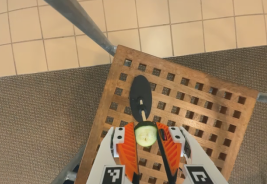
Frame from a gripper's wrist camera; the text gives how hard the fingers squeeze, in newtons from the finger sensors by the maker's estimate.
{"total": 5.6, "left": 5.3, "right": 6.0}